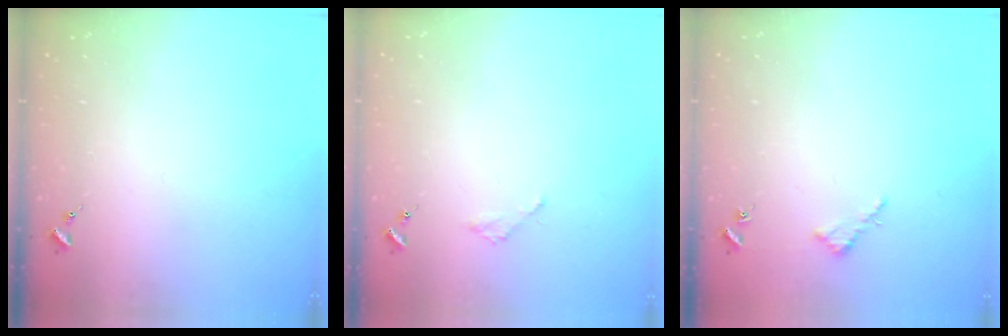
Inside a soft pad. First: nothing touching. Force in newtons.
{"total": 1.8, "press": 1.8, "slide": 0.2}
{"total": 2.6, "press": 2.6, "slide": 0.2}